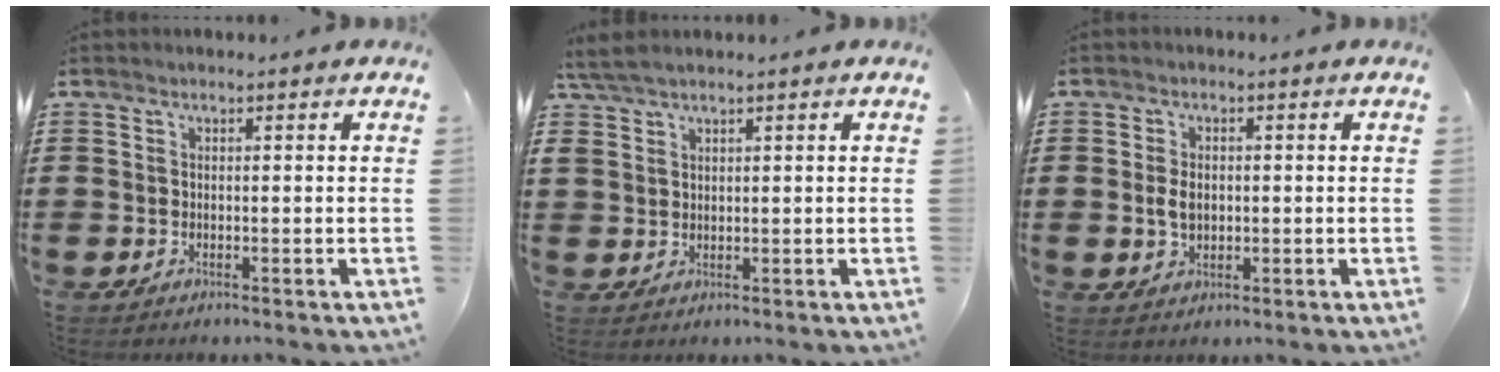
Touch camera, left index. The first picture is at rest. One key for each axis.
{"total": 2.5, "fx": 2.0, "fy": 0.8, "fz": 1.3, "tx": -0.032, "ty": 0.006, "tz": 0.038}
{"total": 3.3, "fx": 0.0, "fy": 2.1, "fz": 2.5, "tx": -0.058, "ty": 0.003, "tz": -0.002}